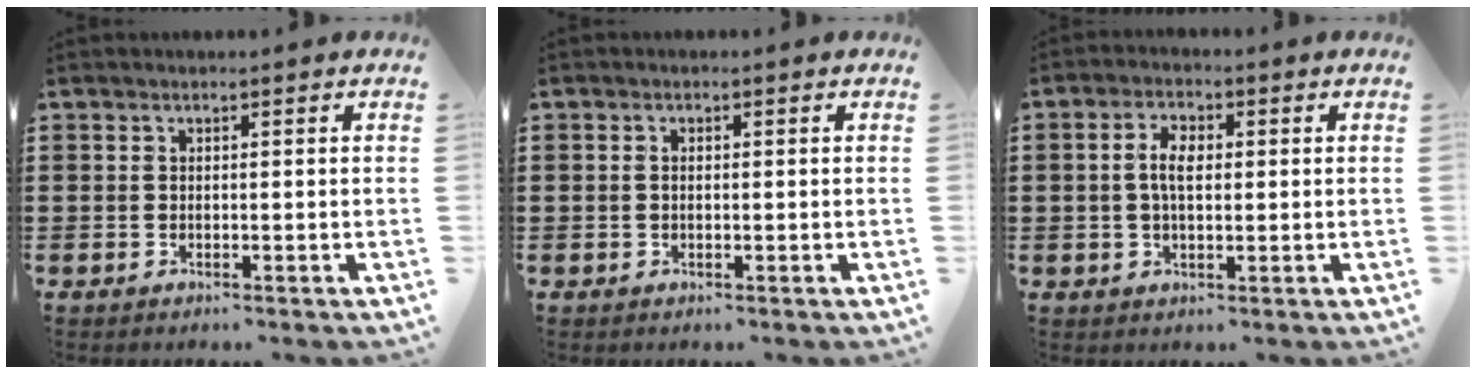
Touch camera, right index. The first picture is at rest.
{"total": 0.6, "force": [-0.1, 0.4, 0.5], "torque": [-0.012, 0.001, -0.002]}
{"total": 4.1, "force": [0.2, 2.1, 3.6], "torque": [-0.078, 0.007, -0.001]}